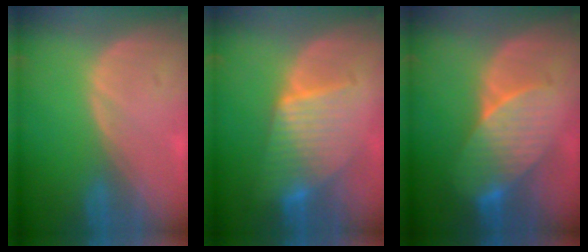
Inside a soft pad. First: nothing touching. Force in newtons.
{"total": 7.6, "press": 7.6, "slide": 0.2}
{"total": 7.7, "press": 7.6, "slide": 1.6}